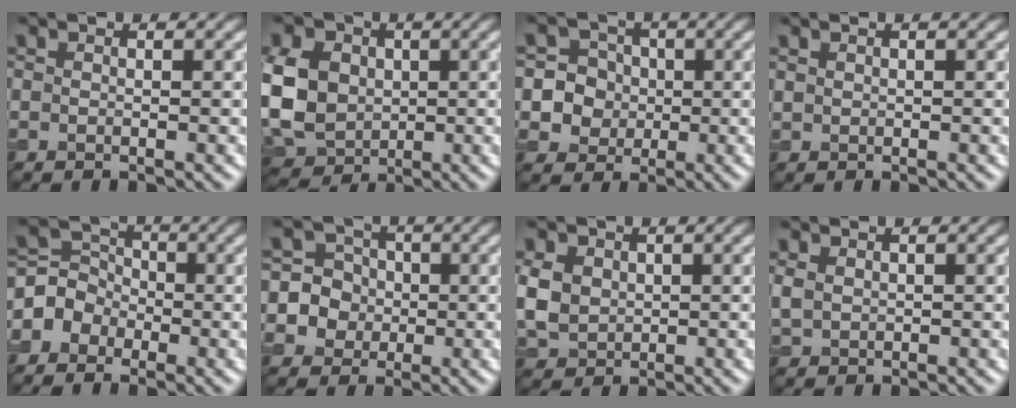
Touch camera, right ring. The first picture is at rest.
{"total": 9.1, "force": [0.2, 7.5, 5.3], "torque": [-0.130, 0.014, 0.002]}
{"total": 5.7, "force": [-0.3, 5.7, 0.6], "torque": [-0.004, 0.029, -0.017]}
{"total": 0.7, "force": [0.3, -0.2, -0.6], "torque": [0.008, 0.012, 0.014]}
{"total": 3.0, "force": [-1.6, 2.5, 0.3], "torque": [-0.010, 0.017, -0.037]}
{"total": 6.4, "force": [-0.6, 6.4, 0.5], "torque": [-0.002, 0.030, -0.020]}
{"total": 3.3, "force": [0.7, 2.9, 1.4], "torque": [-0.045, 0.010, 0.019]}
{"total": 0.7, "force": [0.5, 0.5, 0.0], "torque": [-0.009, 0.008, 0.021]}